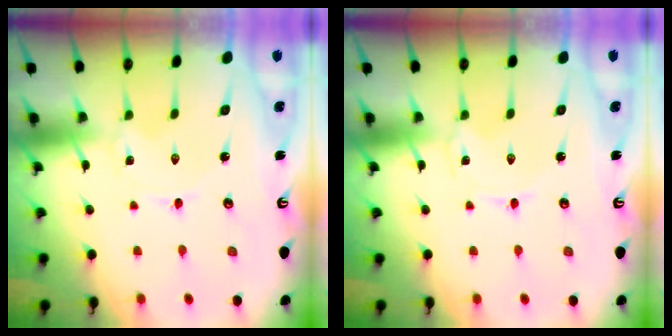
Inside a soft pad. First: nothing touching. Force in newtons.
{"total": 0.0}